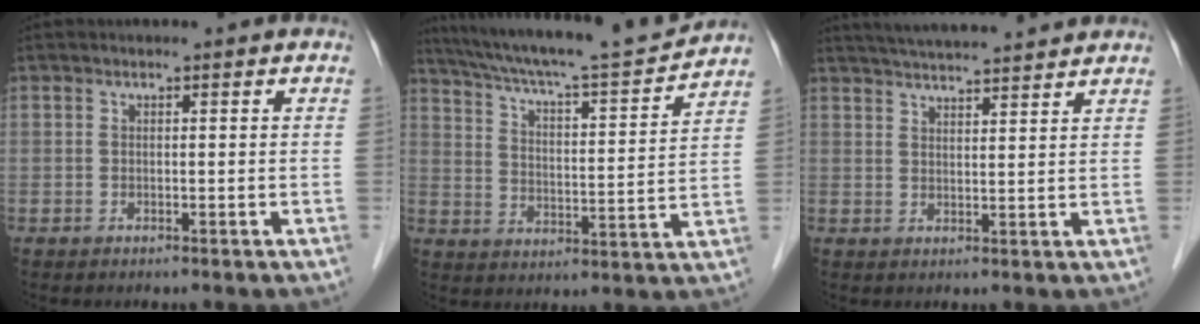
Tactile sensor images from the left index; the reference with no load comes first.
{"total": 18.1, "force": [16.6, 0.1, 7.1], "torque": [-0.125, -0.010, 0.250]}
{"total": 11.9, "force": [10.9, 0.6, 4.5], "torque": [-0.078, 0.025, 0.159]}